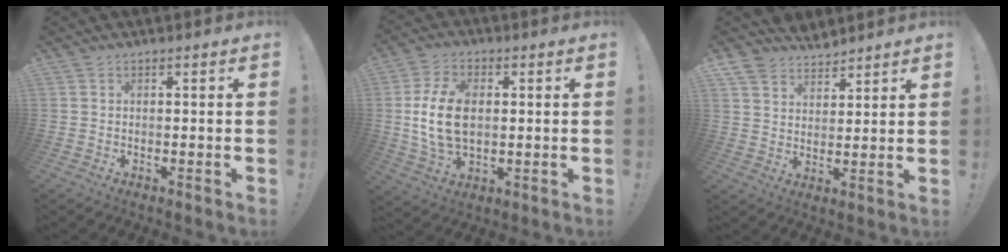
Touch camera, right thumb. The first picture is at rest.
{"total": 14.3, "force": [0.8, 8.9, 11.1], "torque": [-0.221, 0.000, 0.016]}
{"total": 6.9, "force": [6.1, 3.2, 0.2], "torque": [-0.017, -0.045, 0.120]}